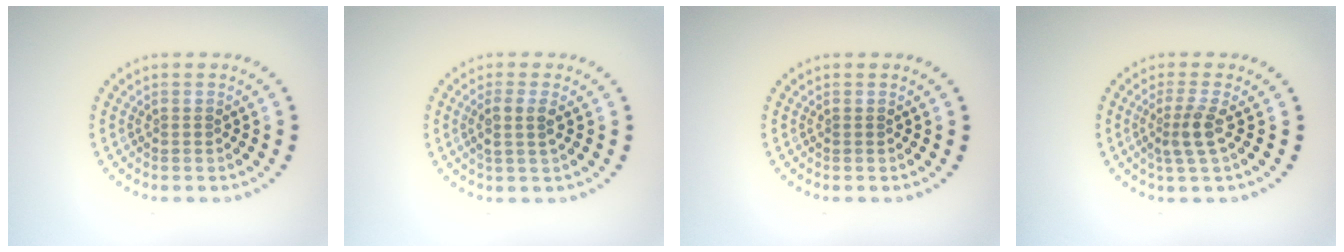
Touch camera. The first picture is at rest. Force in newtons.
{"total": 2.0, "press": 1.8, "slide": 1.0}
{"total": 0.0}
{"total": 2.3, "press": 1.8, "slide": 1.5}